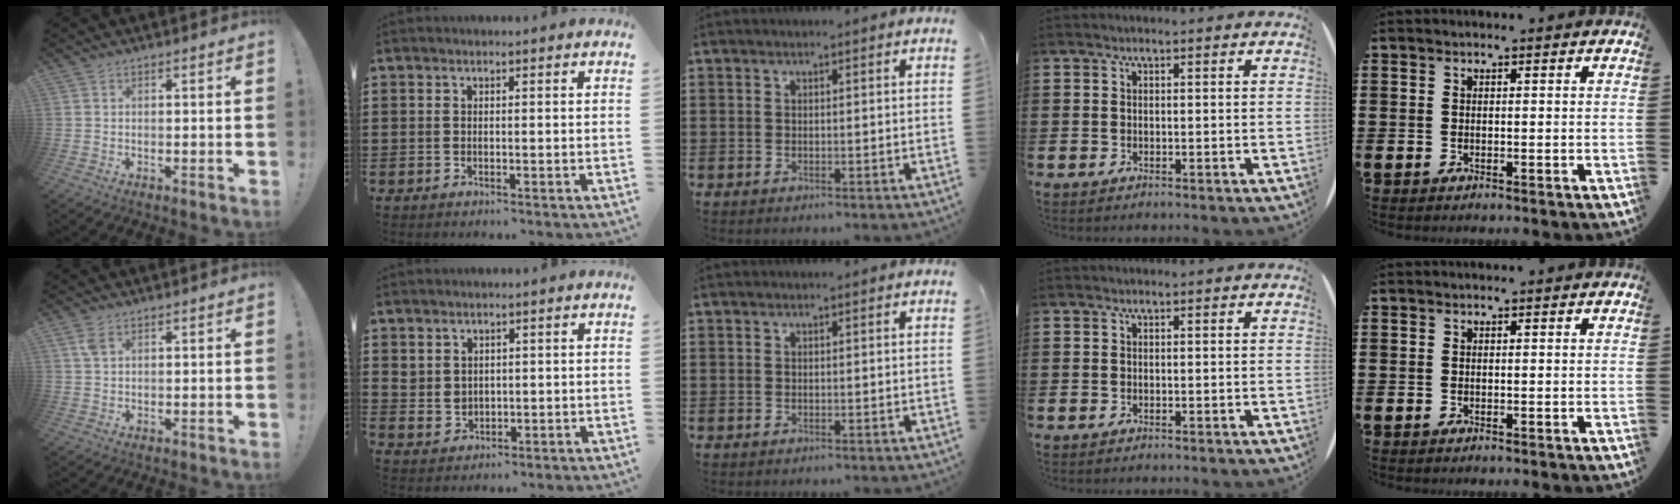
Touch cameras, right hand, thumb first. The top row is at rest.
{"thumb": {"total": 3.3, "force": [1.7, 1.8, 2.2], "torque": [-0.038, -0.003, 0.031]}, "index": {"total": 2.5, "force": [1.6, 1.9, 0.6], "torque": [-0.021, 0.007, 0.032]}}